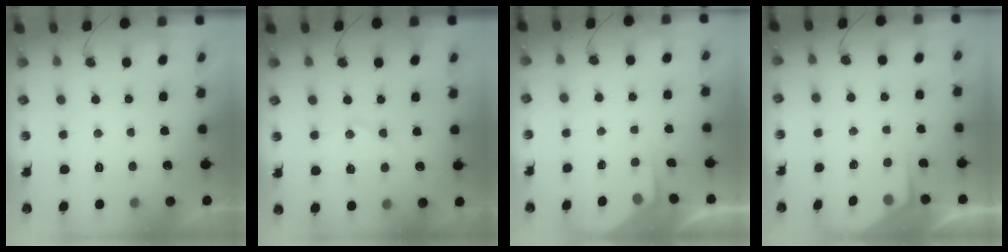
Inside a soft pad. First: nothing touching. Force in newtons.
{"total": 10.7, "press": 10.7, "slide": 1.1}
{"total": 2.4, "press": 2.3, "slide": 0.4}
{"total": 2.1, "press": 2.1, "slide": 0.2}